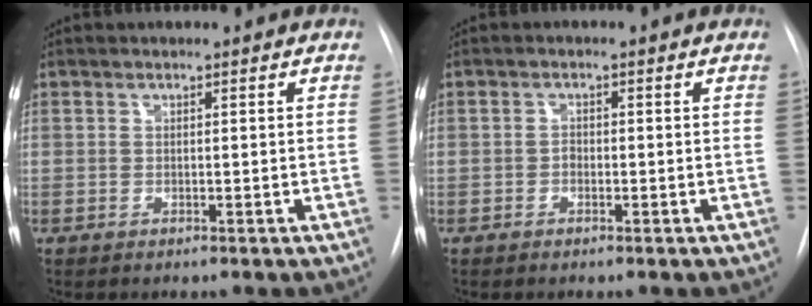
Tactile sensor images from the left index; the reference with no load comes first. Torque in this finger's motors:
{"motor_torque": [-0.07, 0.09, 0.00, 0.00]}